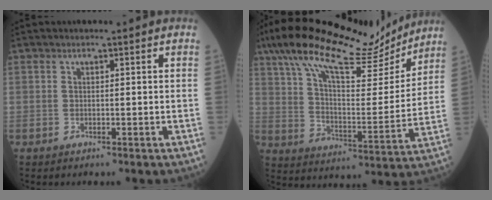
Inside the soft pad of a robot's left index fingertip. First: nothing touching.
{"total": 22.6, "force": [18.6, 5.1, 11.8], "torque": [-0.207, 0.020, 0.285]}